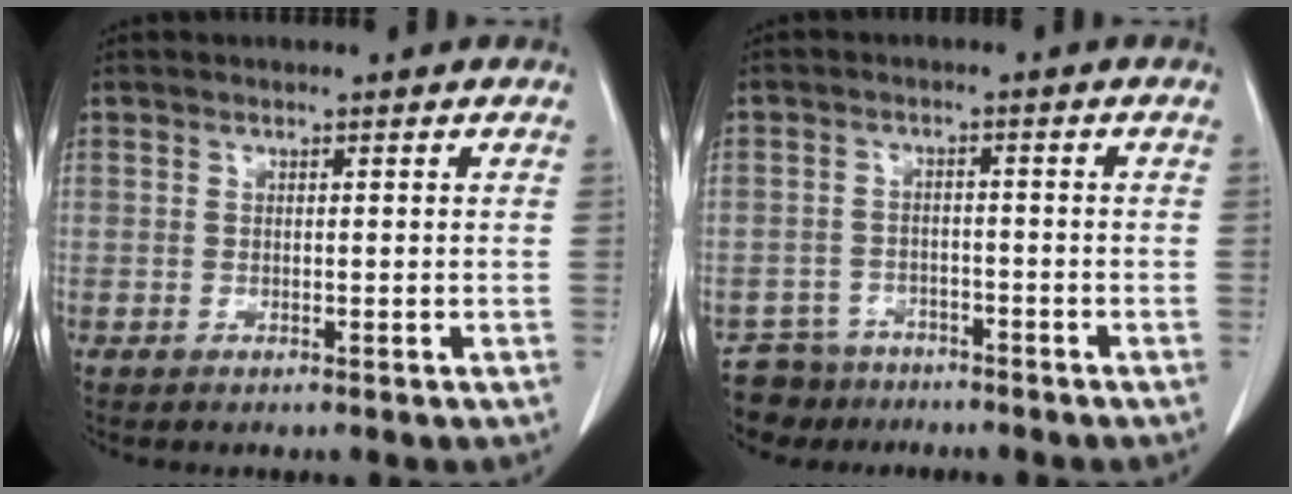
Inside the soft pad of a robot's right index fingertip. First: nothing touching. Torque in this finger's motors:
{"motor_torque": [-1.12, -0.07, -0.95, -0.21]}